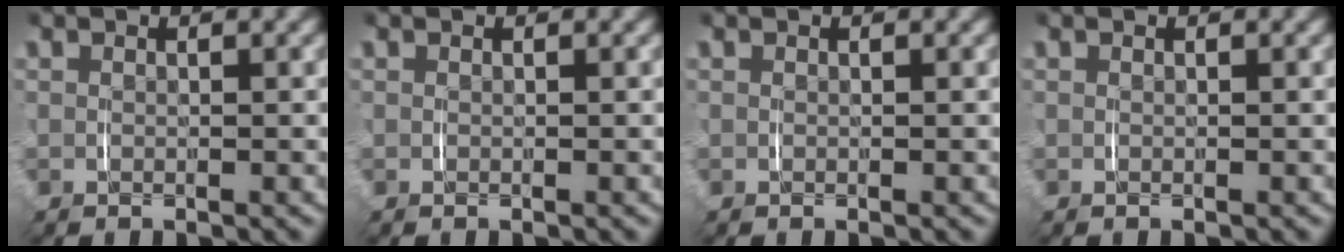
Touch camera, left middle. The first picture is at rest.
{"total": 0.0}
{"total": 0.0}
{"total": 0.0}